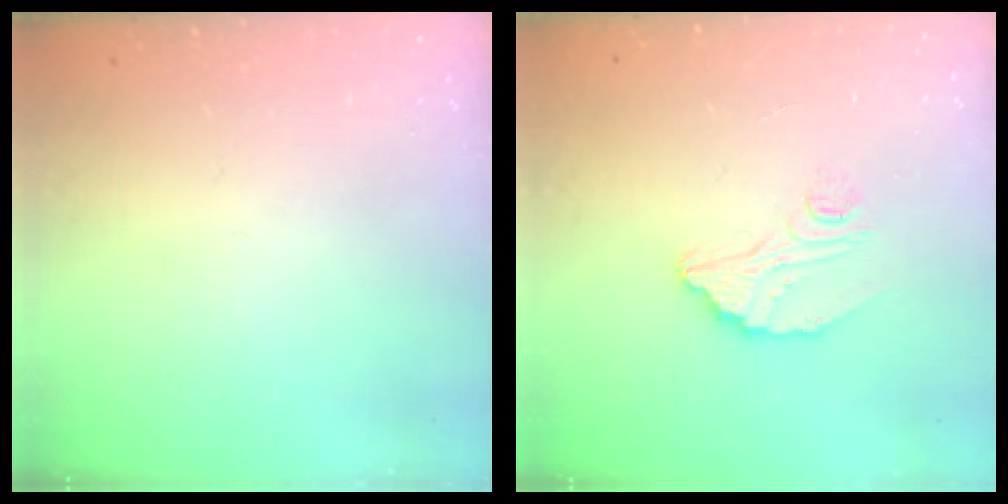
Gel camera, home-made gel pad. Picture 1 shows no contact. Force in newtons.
{"total": 7.8, "press": 7.8, "slide": 0.6}